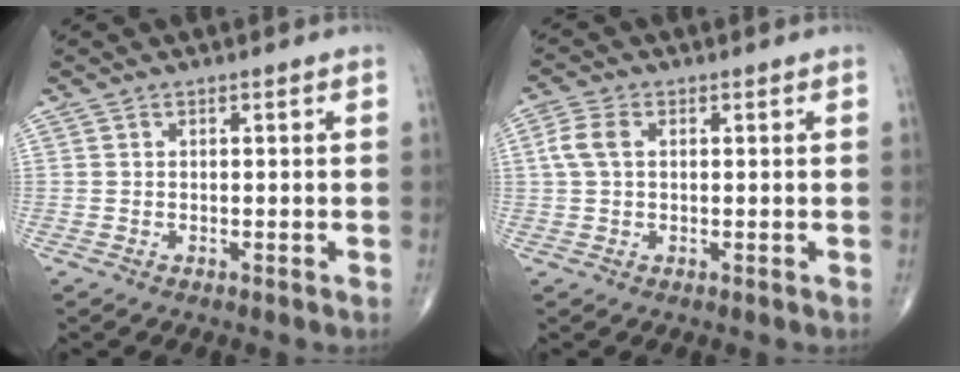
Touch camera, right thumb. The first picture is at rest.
{"total": 4.1, "force": [0.7, 2.6, 3.1], "torque": [-0.079, 0.012, 0.012]}